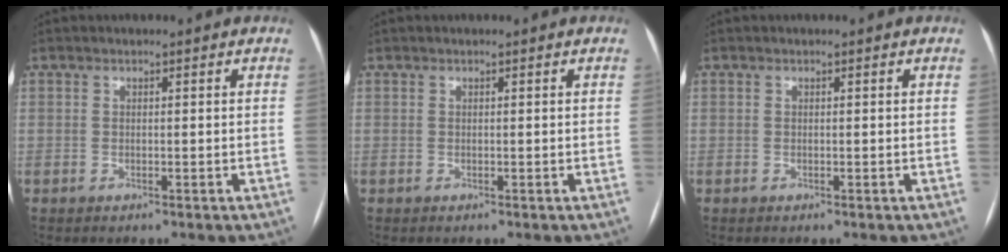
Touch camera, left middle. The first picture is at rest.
{"total": 0.0}
{"total": 0.0}